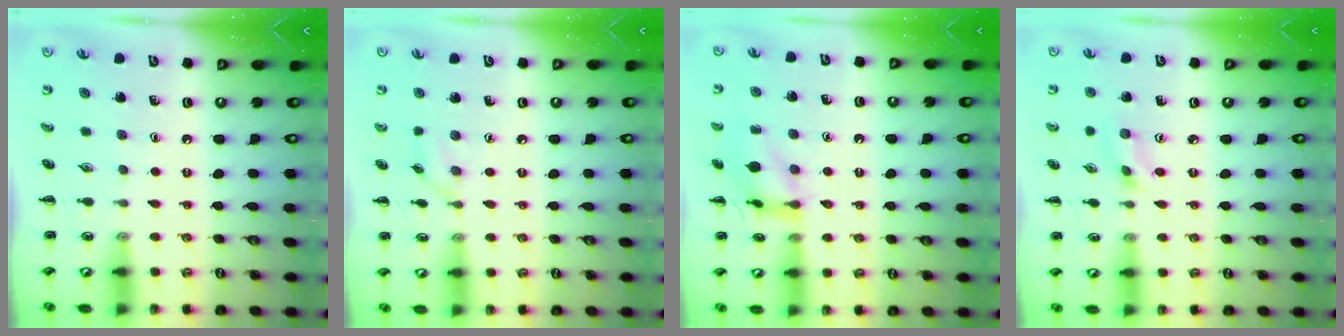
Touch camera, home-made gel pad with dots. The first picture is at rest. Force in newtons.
{"total": 6.0, "press": 6.0, "slide": 0.6}
{"total": 12.3, "press": 12.2, "slide": 0.9}
{"total": 2.7, "press": 2.6, "slide": 0.8}